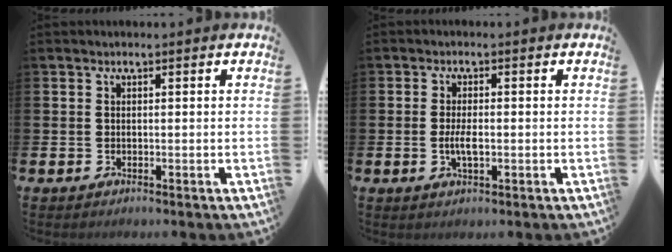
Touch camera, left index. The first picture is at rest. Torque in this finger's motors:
{"motor_torque": [0.53, 0.07, 0.06, 0.08]}